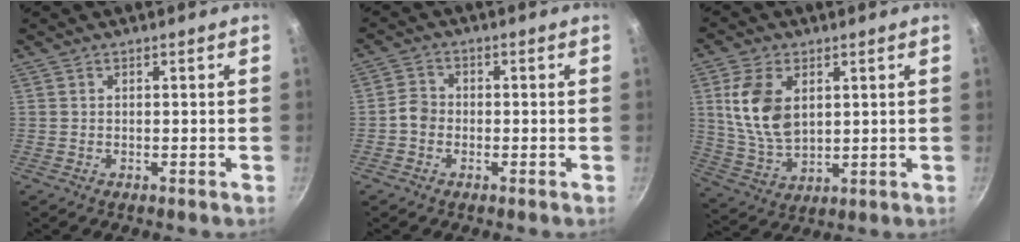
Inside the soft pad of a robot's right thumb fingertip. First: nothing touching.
{"total": 3.2, "force": [-1.0, 2.7, 1.4], "torque": [-0.015, 0.018, -0.026]}
{"total": 12.0, "force": [3.1, 7.5, 8.9], "torque": [-0.162, -0.023, 0.068]}